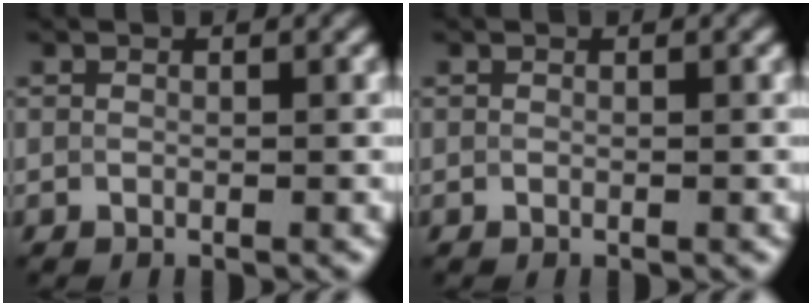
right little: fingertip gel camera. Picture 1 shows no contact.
{"total": 0.0}